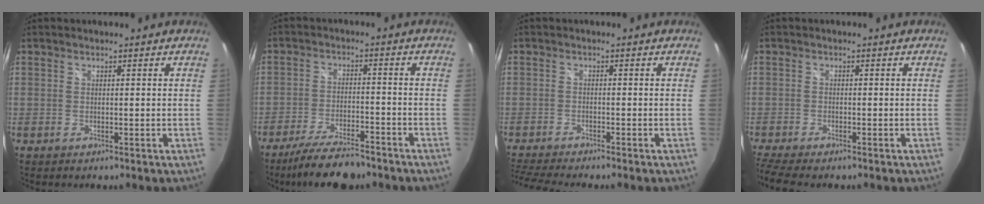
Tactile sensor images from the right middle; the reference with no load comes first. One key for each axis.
{"total": 11.1, "fx": -9.3, "fy": 2.5, "fz": 5.6, "tx": -0.121, "ty": -0.017, "tz": -0.154}
{"total": 6.9, "fx": -6.3, "fy": -0.5, "fz": 2.8, "tx": -0.077, "ty": -0.024, "tz": -0.109}
{"total": 6.3, "fx": -5.4, "fy": 0.7, "fz": 3.3, "tx": -0.090, "ty": -0.032, "tz": -0.097}